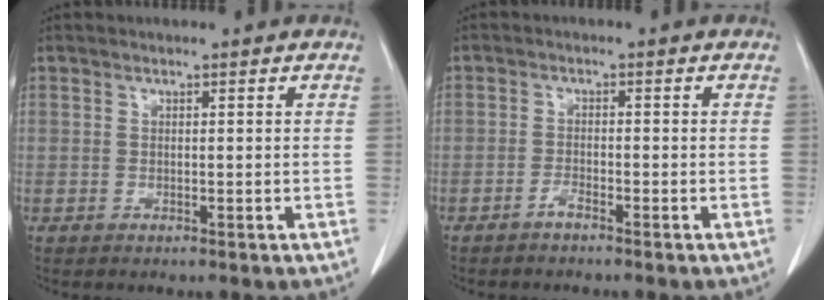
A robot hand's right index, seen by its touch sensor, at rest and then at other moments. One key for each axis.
{"total": 1.4, "fx": -1.3, "fy": 0.1, "fz": 0.6, "tx": -0.013, "ty": 0.002, "tz": -0.025}